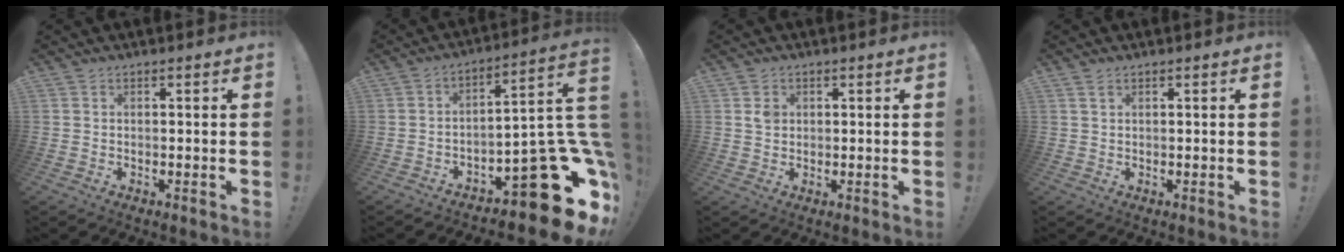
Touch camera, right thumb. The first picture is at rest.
{"total": 19.9, "force": [-9.6, 6.8, 16.1], "torque": [-0.178, 0.044, -0.147]}
{"total": 2.5, "force": [0.9, 2.1, 1.1], "torque": [0.001, -0.007, 0.012]}
{"total": 1.5, "force": [0.9, 0.8, 1.0], "torque": [-0.013, -0.001, 0.015]}